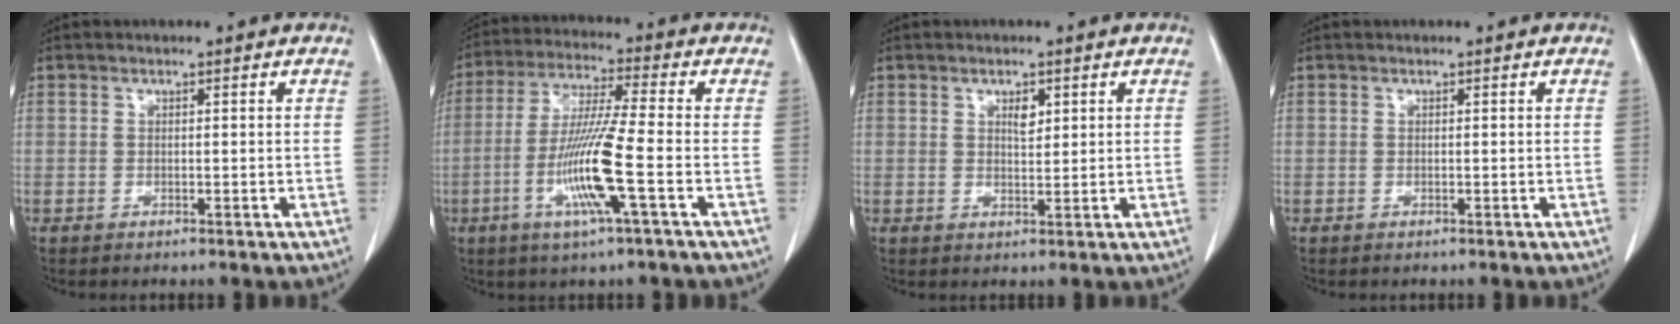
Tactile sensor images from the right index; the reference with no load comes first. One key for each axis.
{"total": 11.4, "fx": -3.4, "fy": -0.6, "fz": 10.8, "tx": -0.219, "ty": -0.013, "tz": -0.071}
{"total": 2.1, "fx": 1.0, "fy": 0.9, "fz": 1.6, "tx": -0.025, "ty": -0.003, "tz": 0.018}
{"total": 0.0}